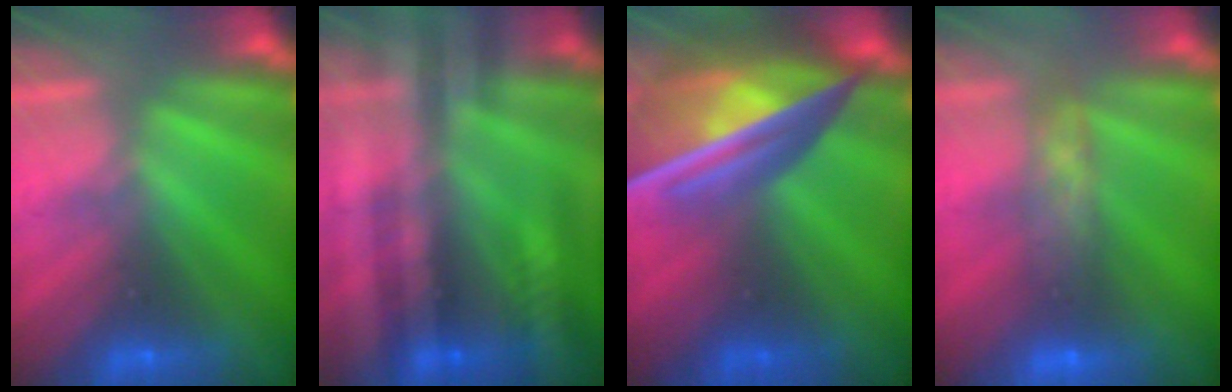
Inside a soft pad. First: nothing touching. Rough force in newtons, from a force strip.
{"total": 2.6}
{"total": 7.6}
{"total": 8.9}